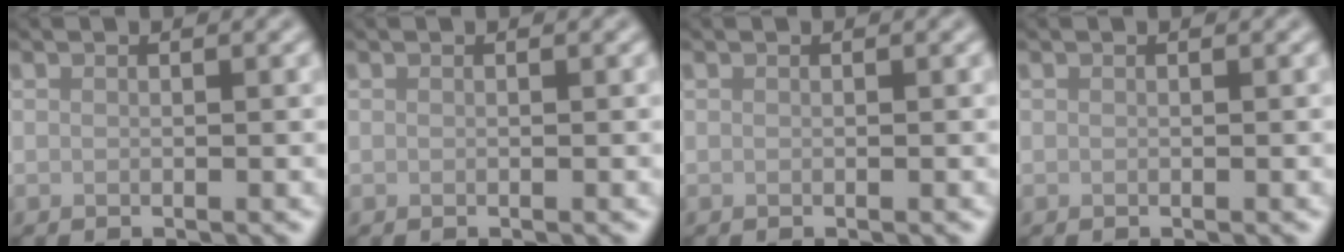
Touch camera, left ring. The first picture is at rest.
{"total": 0.0}
{"total": 0.0}
{"total": 0.0}